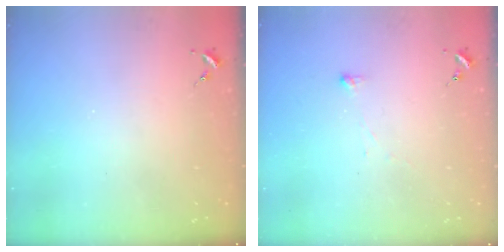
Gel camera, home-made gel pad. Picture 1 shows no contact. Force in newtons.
{"total": 2.9, "press": 2.9, "slide": 0.3}